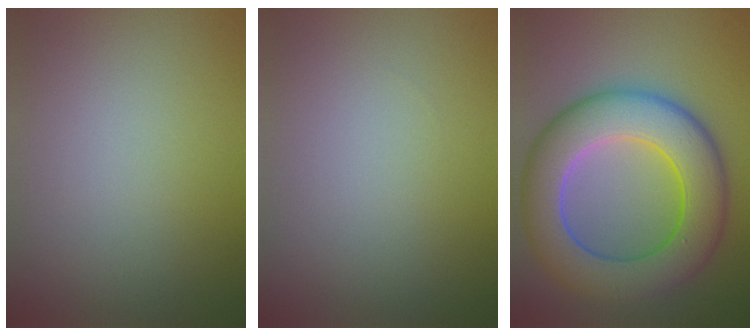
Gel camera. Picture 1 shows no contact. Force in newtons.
{"total": 0.0}
{"total": 10.3, "press": 10.3, "slide": 0.1}